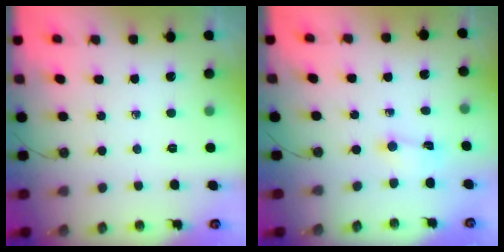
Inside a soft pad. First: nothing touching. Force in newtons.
{"total": 0.8, "press": 0.7, "slide": 0.5}